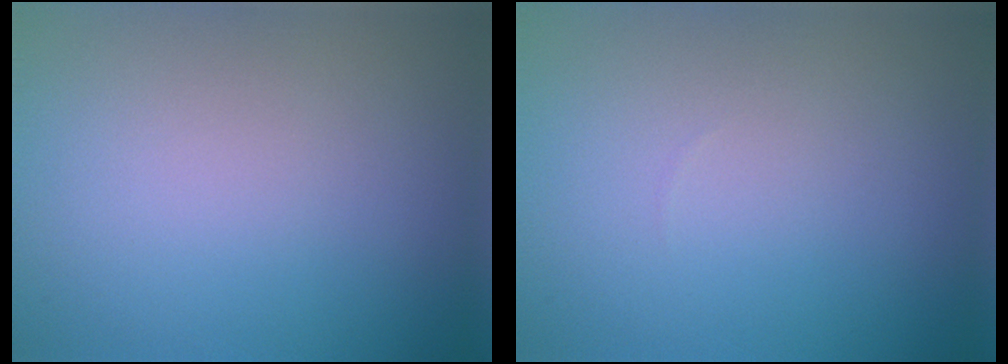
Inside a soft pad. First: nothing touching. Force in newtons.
{"total": 0.0}